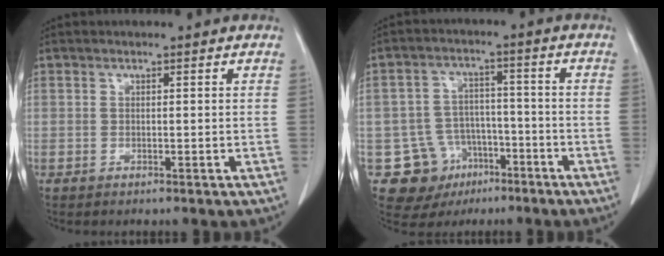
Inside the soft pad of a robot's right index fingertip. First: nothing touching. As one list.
[{"total": 10.7, "force": [-5.2, 9.2, 2.1], "torque": [-0.043, 0.032, -0.068]}]